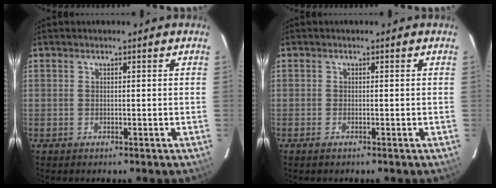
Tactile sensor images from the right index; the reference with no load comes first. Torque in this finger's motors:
{"motor_torque": [0.13, 0.08, -0.03, 0.00]}